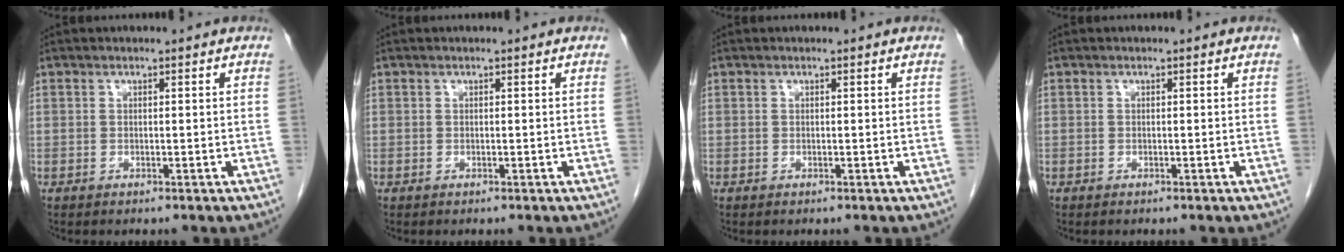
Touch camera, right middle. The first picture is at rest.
{"total": 0.0}
{"total": 0.0}
{"total": 0.0}